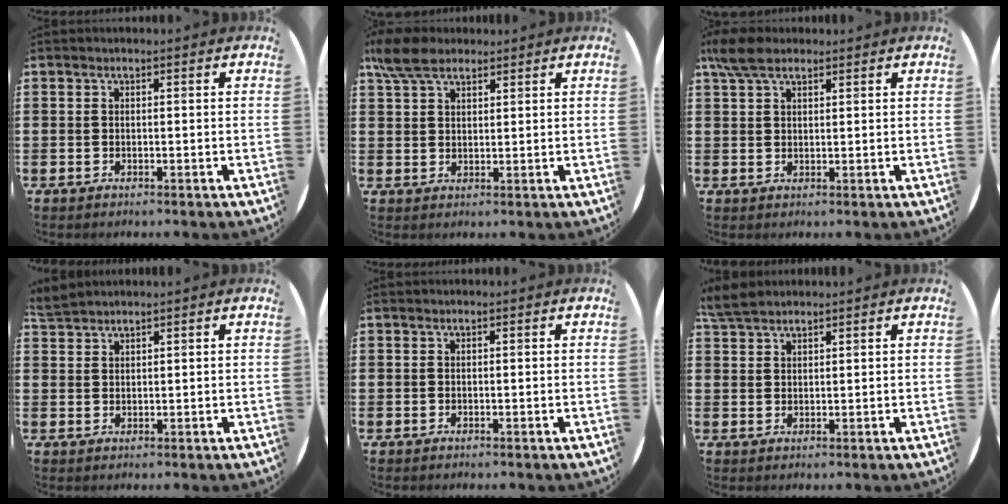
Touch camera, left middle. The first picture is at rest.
{"total": 5.3, "force": [4.2, 2.2, 2.2], "torque": [-0.047, -0.005, 0.079]}
{"total": 4.4, "force": [3.2, 1.9, 2.3], "torque": [-0.046, 0.001, 0.059]}
{"total": 2.1, "force": [2.1, 0.1, 0.0], "torque": [-0.006, -0.001, 0.042]}
{"total": 0.0}
{"total": 3.6, "force": [3.2, 1.0, 1.2], "torque": [-0.024, -0.003, 0.060]}